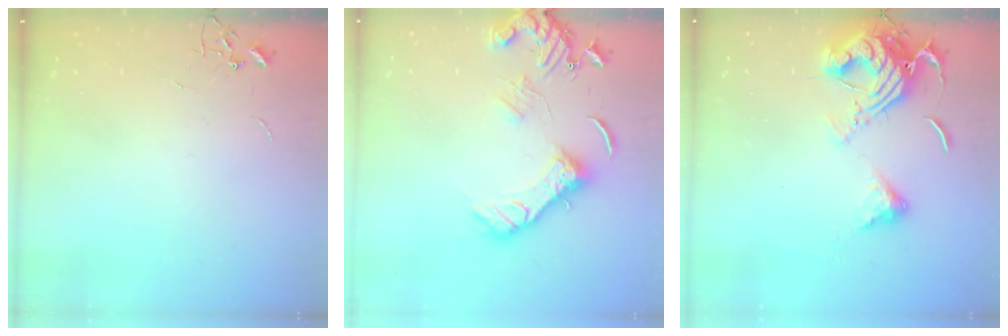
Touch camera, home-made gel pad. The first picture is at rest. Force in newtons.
{"total": 14.2, "press": 14.1, "slide": 2.0}
{"total": 14.8, "press": 14.7, "slide": 1.8}